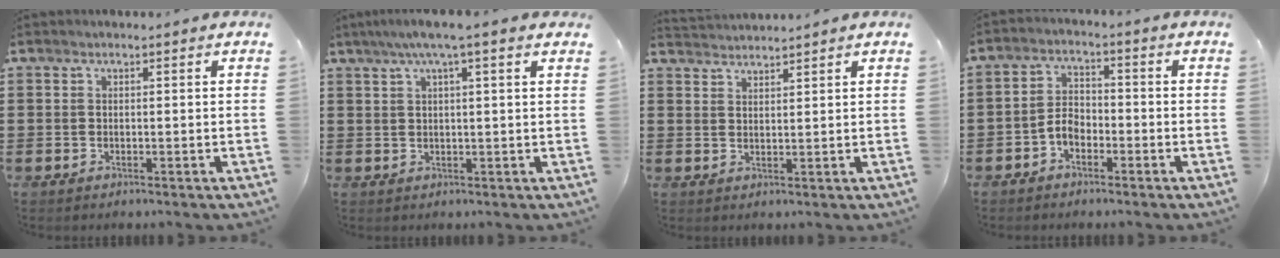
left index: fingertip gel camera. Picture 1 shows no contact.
{"total": 3.8, "force": [2.1, -0.1, 3.2], "torque": [-0.066, 0.004, 0.036]}
{"total": 2.0, "force": [2.0, -0.3, -0.4], "torque": [0.001, -0.003, 0.040]}
{"total": 3.5, "force": [-2.1, 2.0, 2.1], "torque": [-0.055, 0.002, -0.047]}